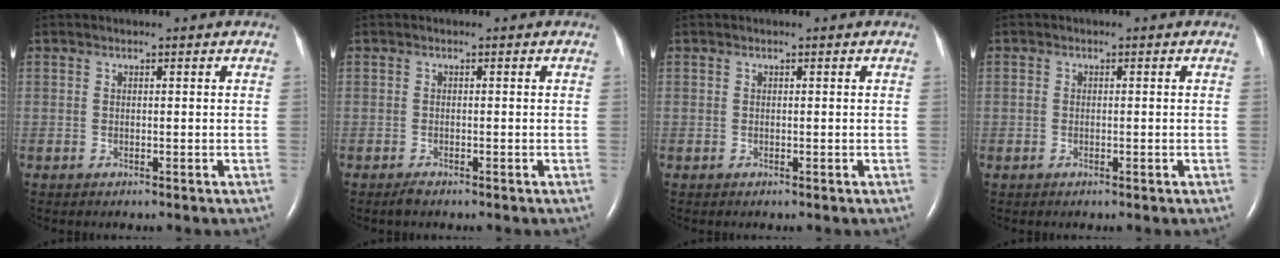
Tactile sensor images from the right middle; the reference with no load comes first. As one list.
[{"total": 0.9, "force": [-0.8, 0.1, 0.4], "torque": [-0.016, -0.003, -0.013]}, {"total": 0.0}, {"total": 0.6, "force": [-0.2, 0.4, 0.5], "torque": [-0.015, -0.001, -0.002]}]